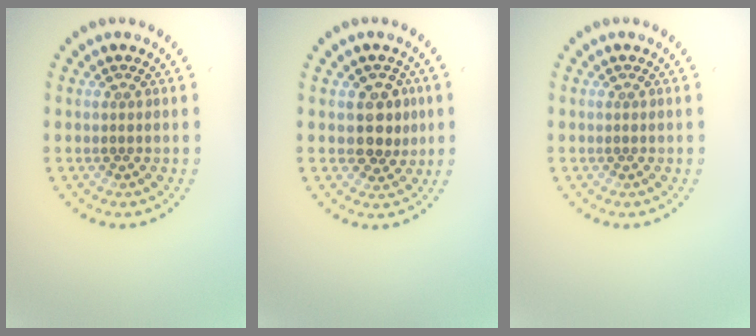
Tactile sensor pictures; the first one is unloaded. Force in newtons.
{"total": 2.9, "press": 2.7, "slide": 1.0}
{"total": 0.0}